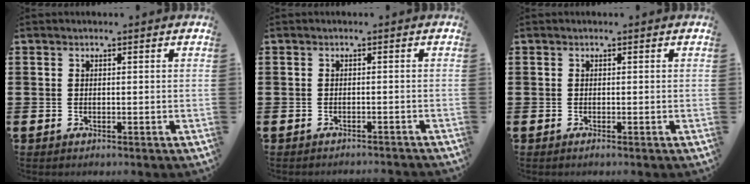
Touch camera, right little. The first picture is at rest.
{"total": 0.8, "force": [-0.8, -0.1, 0.0], "torque": [-0.001, -0.001, -0.016]}
{"total": 0.0}